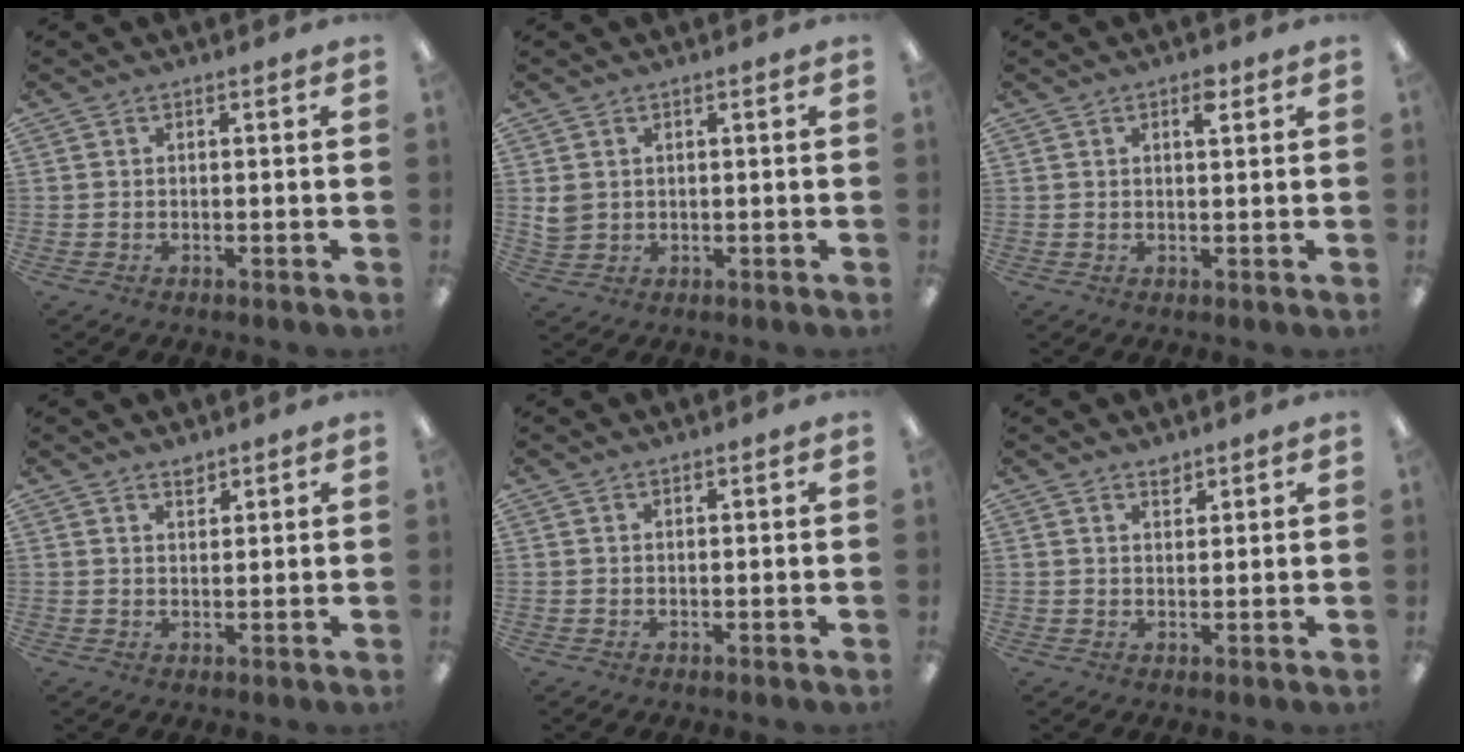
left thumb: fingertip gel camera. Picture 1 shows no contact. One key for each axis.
{"total": 2.9, "fx": 1.3, "fy": 2.3, "fz": 1.1, "tx": -0.024, "ty": 0.003, "tz": 0.026}
{"total": 3.1, "fx": 1.9, "fy": 1.1, "fz": 2.1, "tx": -0.030, "ty": -0.003, "tz": 0.030}
{"total": 2.4, "fx": 2.2, "fy": 0.9, "fz": 0.5, "tx": 0.003, "ty": -0.014, "tz": 0.038}
{"total": 0.6, "fx": 0.6, "fy": 0.1, "fz": 0.1, "tx": -0.003, "ty": 0.000, "tz": 0.011}
{"total": 2.4, "fx": 2.1, "fy": 1.0, "fz": 0.5, "tx": 0.004, "ty": -0.012, "tz": 0.036}